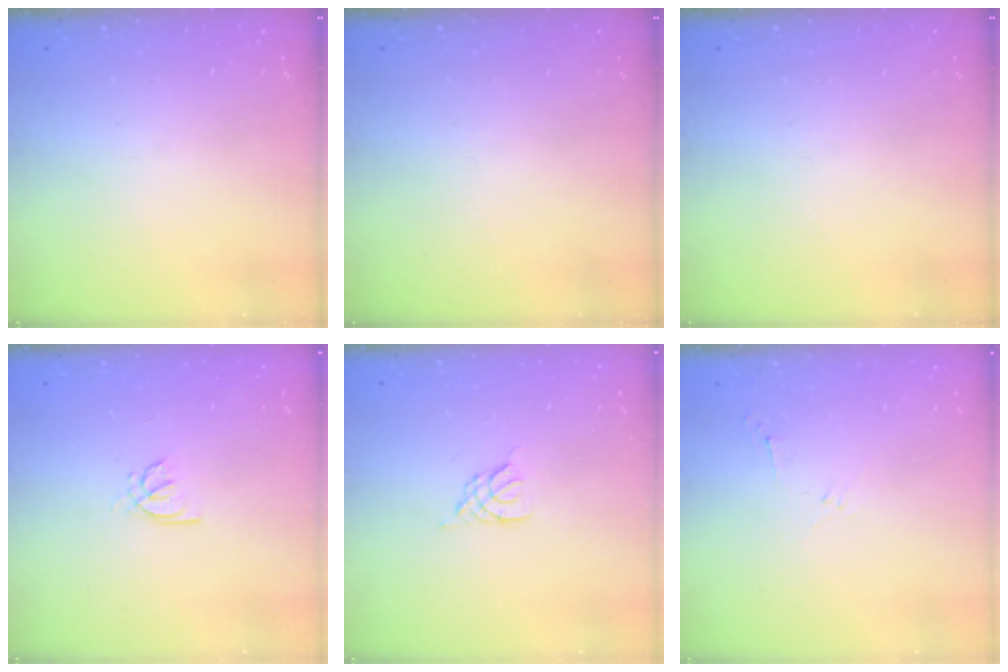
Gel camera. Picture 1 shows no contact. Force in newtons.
{"total": 0.0}
{"total": 0.0}
{"total": 1.4, "press": 1.3, "slide": 0.4}
{"total": 2.3, "press": 2.3, "slide": 0.5}
{"total": 2.8, "press": 2.7, "slide": 0.6}